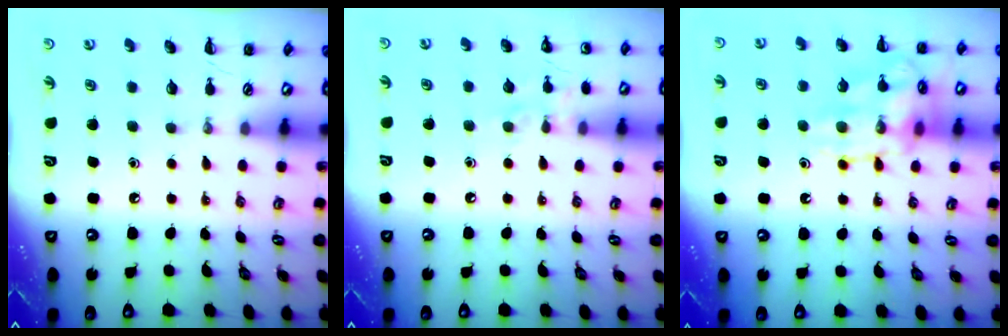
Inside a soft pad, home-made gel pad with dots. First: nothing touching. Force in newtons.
{"total": 5.9, "press": 5.7, "slide": 1.7}
{"total": 15.8, "press": 15.7, "slide": 1.4}